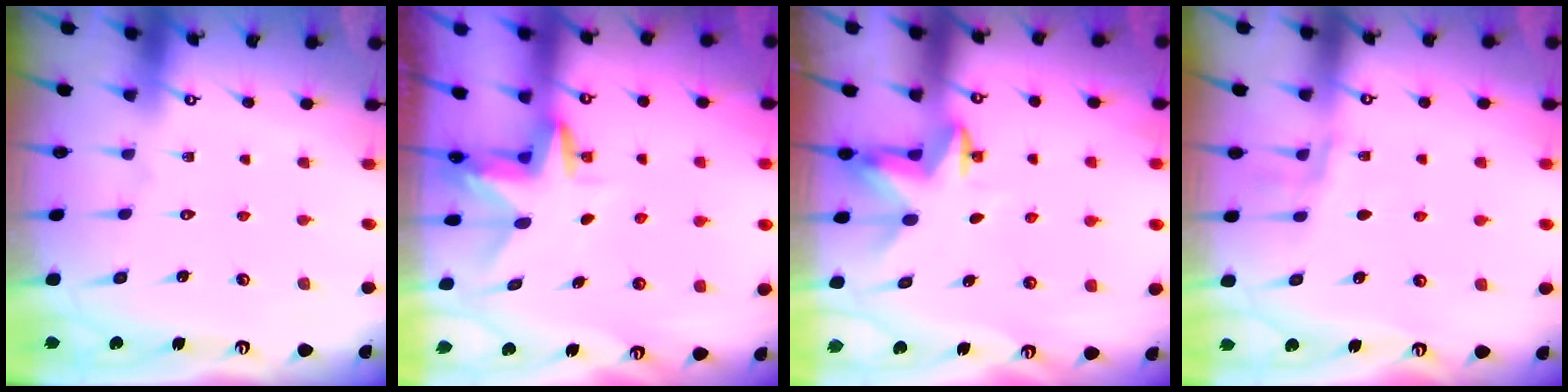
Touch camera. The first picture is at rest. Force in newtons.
{"total": 3.0, "press": 3.0, "slide": 0.2}
{"total": 5.3, "press": 5.3, "slide": 0.4}
{"total": 4.4, "press": 4.3, "slide": 1.3}